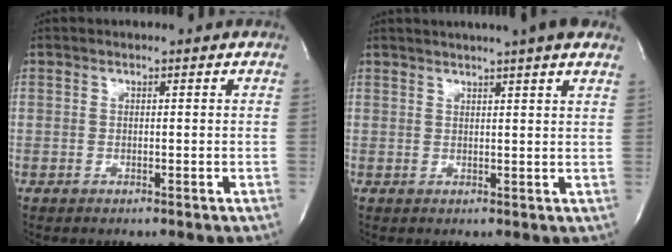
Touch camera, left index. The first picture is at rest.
{"total": 9.1, "force": [7.4, 0.2, 5.4], "torque": [-0.081, 0.021, 0.080]}